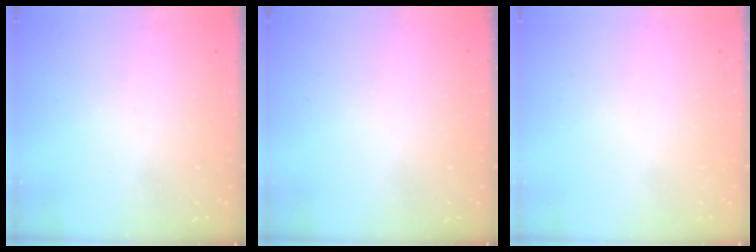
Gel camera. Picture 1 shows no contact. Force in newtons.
{"total": 0.0}
{"total": 1.5, "press": 1.5, "slide": 0.1}